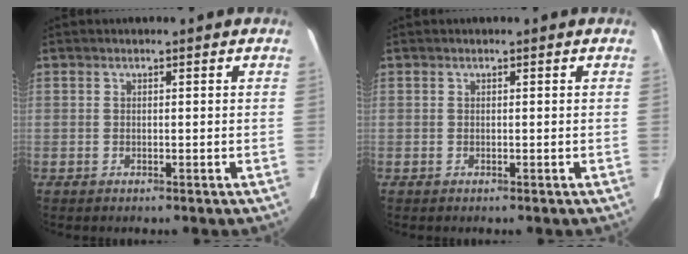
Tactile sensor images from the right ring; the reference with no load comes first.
{"total": 0.0}